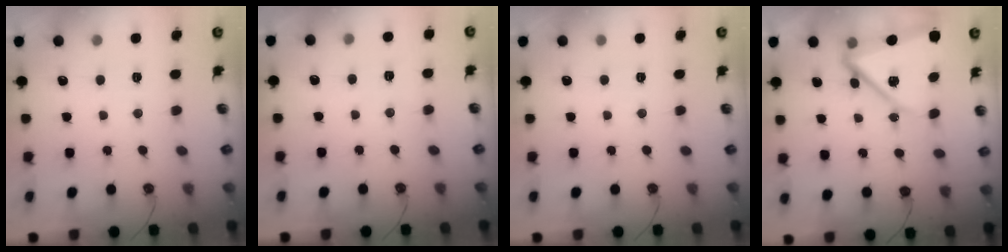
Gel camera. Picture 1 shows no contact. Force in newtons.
{"total": 2.9, "press": 2.1, "slide": 2.0}
{"total": 0.0}
{"total": 12.6, "press": 12.6, "slide": 1.2}